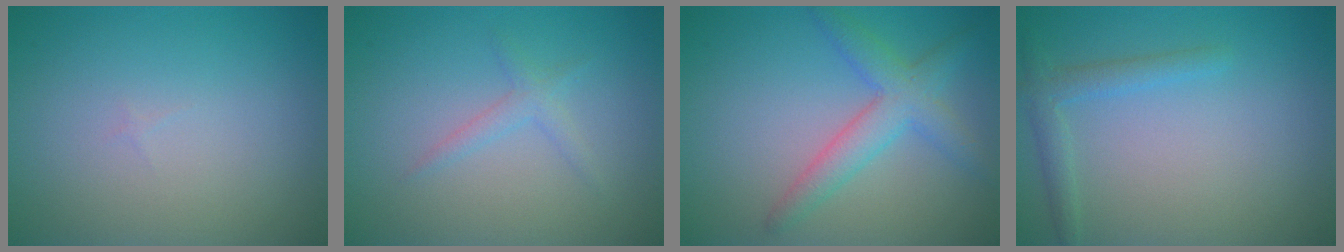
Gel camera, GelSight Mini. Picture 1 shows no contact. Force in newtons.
{"total": 1.3, "press": 1.3, "slide": 0.1}
{"total": 3.9, "press": 3.9, "slide": 0.2}
{"total": 1.9, "press": 1.9, "slide": 0.1}